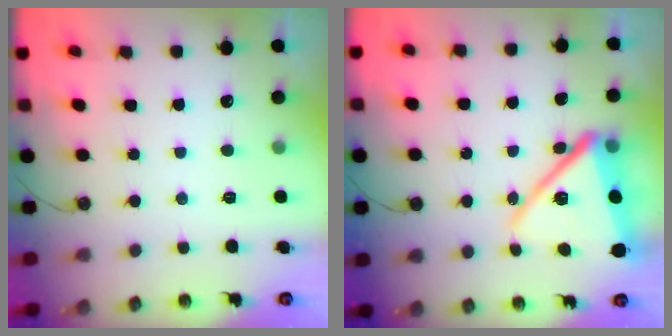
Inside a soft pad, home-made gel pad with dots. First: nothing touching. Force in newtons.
{"total": 18.4, "press": 18.3, "slide": 2.2}